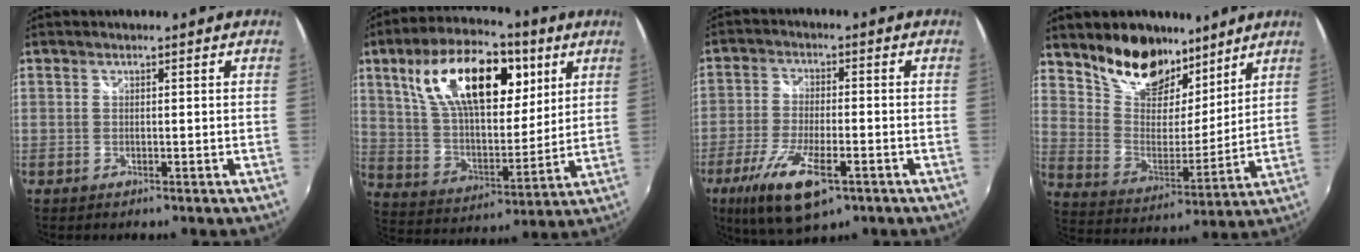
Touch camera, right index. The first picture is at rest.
{"total": 22.7, "force": [9.8, 11.1, 17.2], "torque": [-0.313, 0.023, 0.173]}
{"total": 13.0, "force": [-6.9, 4.5, 10.0], "torque": [-0.217, -0.037, -0.126]}
{"total": 15.8, "force": [11.4, 8.7, 6.6], "torque": [-0.140, 0.016, 0.210]}